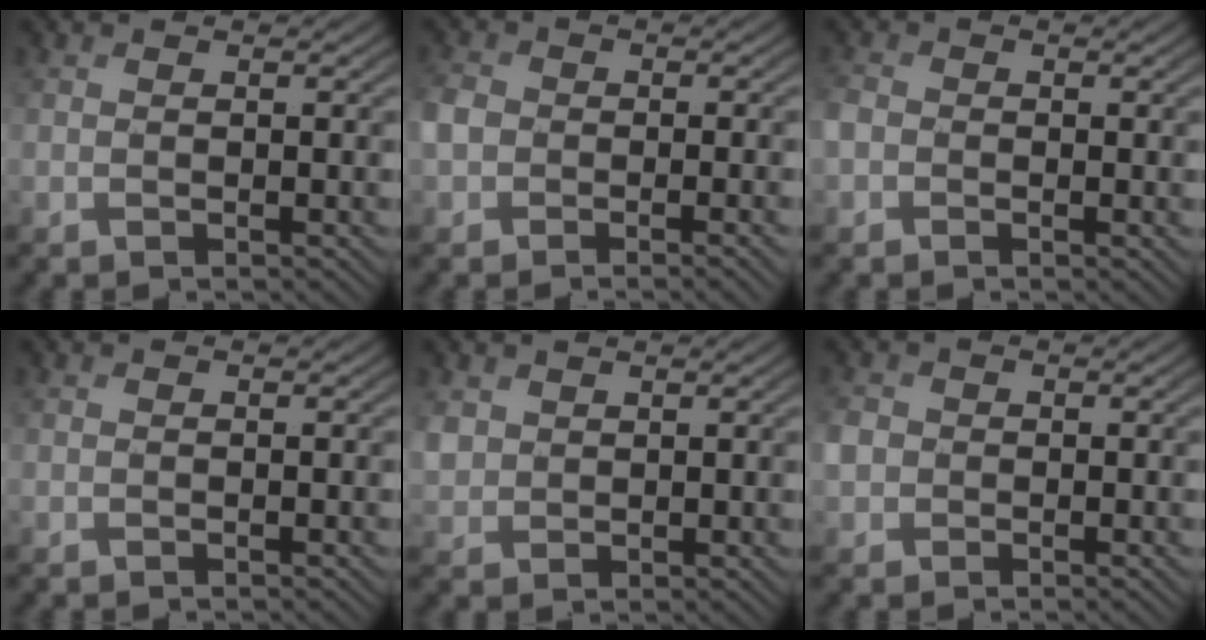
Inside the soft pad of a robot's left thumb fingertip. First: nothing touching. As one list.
[{"total": 3.9, "force": [-1.5, 2.5, 2.5], "torque": [-0.044, 0.000, -0.038]}, {"total": 2.4, "force": [-0.6, 2.0, 1.3], "torque": [-0.030, -0.001, -0.020]}, {"total": 0.0}, {"total": 2.5, "force": [1.5, 1.9, 0.8], "torque": [-0.029, 0.000, 0.034]}, {"total": 2.2, "force": [-0.2, 2.0, 0.9], "torque": [-0.023, 0.001, -0.010]}]